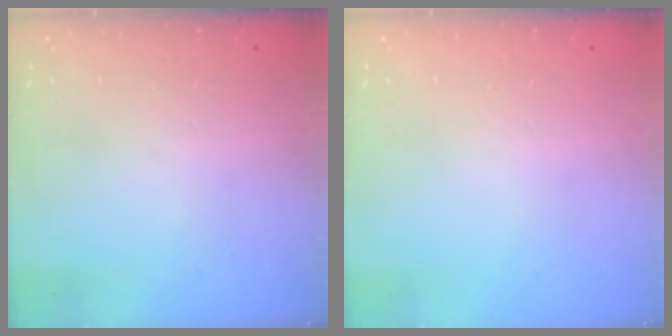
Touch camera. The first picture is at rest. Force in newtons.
{"total": 0.0}